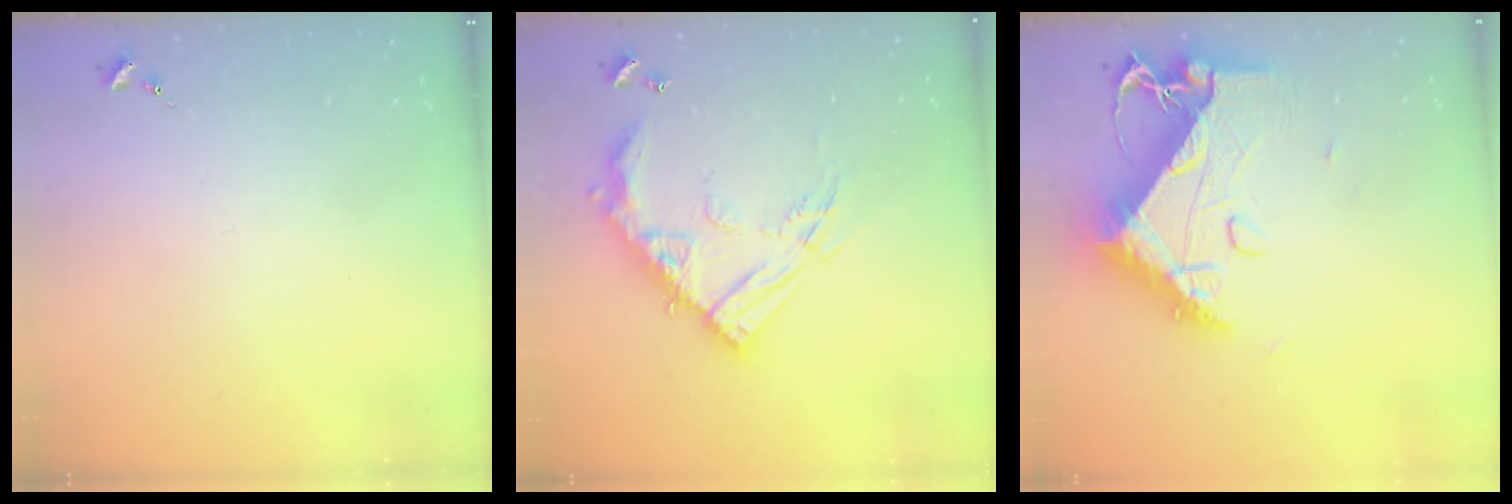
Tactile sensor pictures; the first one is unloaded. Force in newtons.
{"total": 19.4, "press": 19.2, "slide": 2.1}
{"total": 15.2, "press": 15.1, "slide": 1.3}